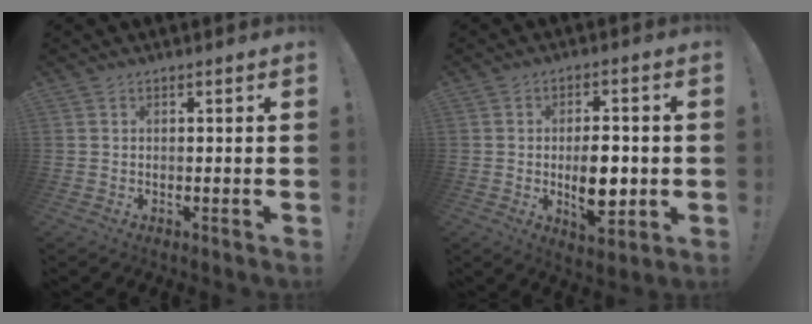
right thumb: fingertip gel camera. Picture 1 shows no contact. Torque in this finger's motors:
{"motor_torque": [-0.09, 0.33, 0.07, 0.00, 0.09]}